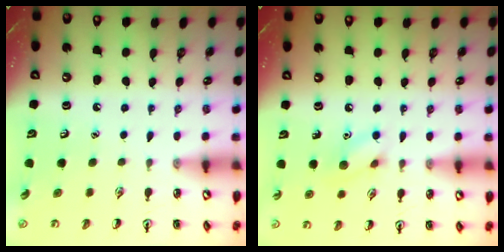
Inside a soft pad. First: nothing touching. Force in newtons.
{"total": 7.9, "press": 7.9, "slide": 0.6}